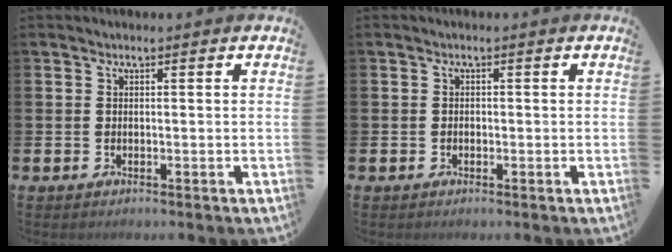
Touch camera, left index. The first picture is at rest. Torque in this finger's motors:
{"motor_torque": [-0.15, -0.05, -0.05, -0.01]}